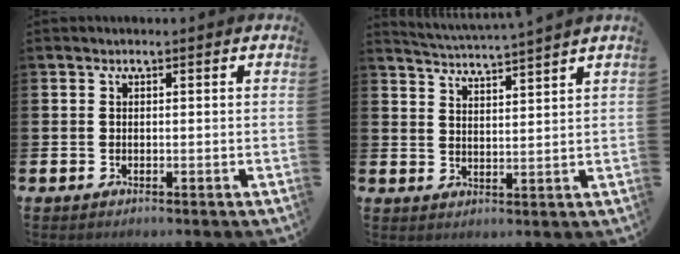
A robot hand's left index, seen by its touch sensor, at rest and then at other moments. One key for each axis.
{"total": 4.1, "fx": 4.0, "fy": -1.0, "fz": 0.2, "tx": -0.019, "ty": -0.028, "tz": 0.070}